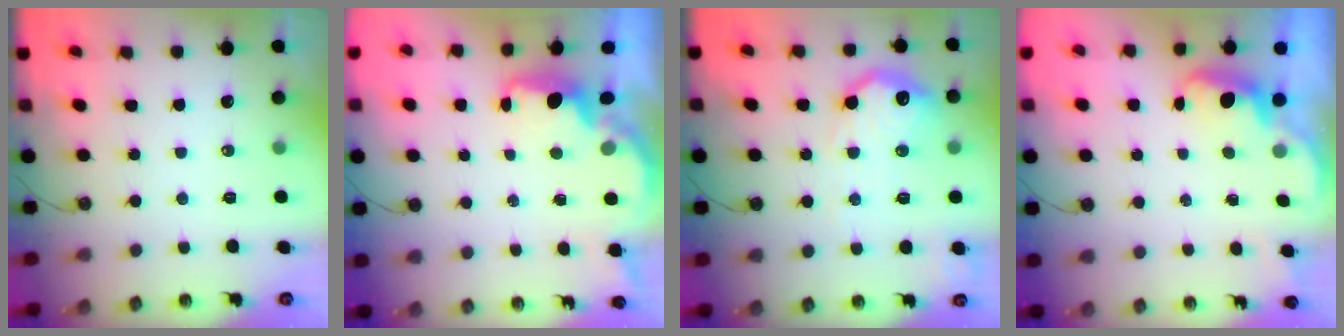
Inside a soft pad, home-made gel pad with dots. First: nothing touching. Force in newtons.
{"total": 2.2, "press": 2.0, "slide": 0.8}
{"total": 16.5, "press": 16.4, "slide": 1.2}
{"total": 2.5, "press": 2.4, "slide": 0.7}